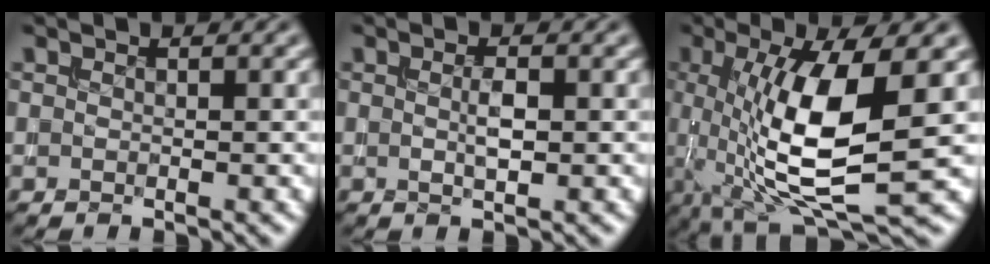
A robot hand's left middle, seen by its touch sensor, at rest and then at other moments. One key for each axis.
{"total": 1.5, "fx": -0.1, "fy": 0.3, "fz": 1.4, "tx": -0.032, "ty": 0.003, "tz": 0.000}
{"total": 9.9, "fx": 0.1, "fy": 2.8, "fz": 9.5, "tx": -0.171, "ty": -0.009, "tz": 0.008}